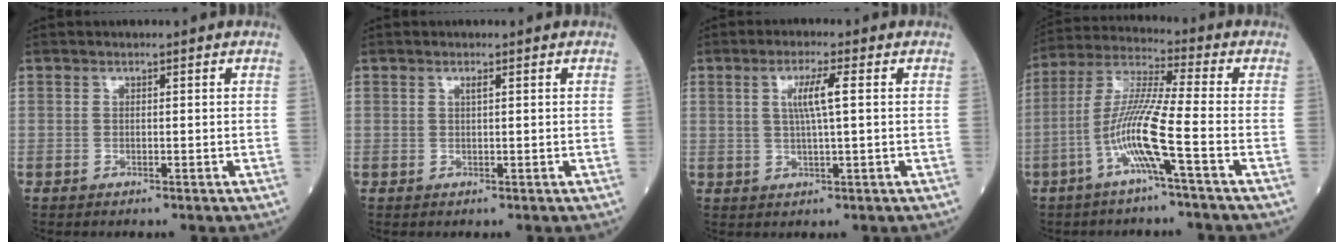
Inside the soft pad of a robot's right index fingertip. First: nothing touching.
{"total": 0.8, "force": [0.5, 0.0, 0.7], "torque": [-0.012, -0.001, 0.008]}
{"total": 4.8, "force": [1.1, -0.1, 4.7], "torque": [-0.086, 0.001, 0.022]}
{"total": 10.5, "force": [-3.8, -0.9, 9.7], "torque": [-0.199, 0.002, -0.080]}